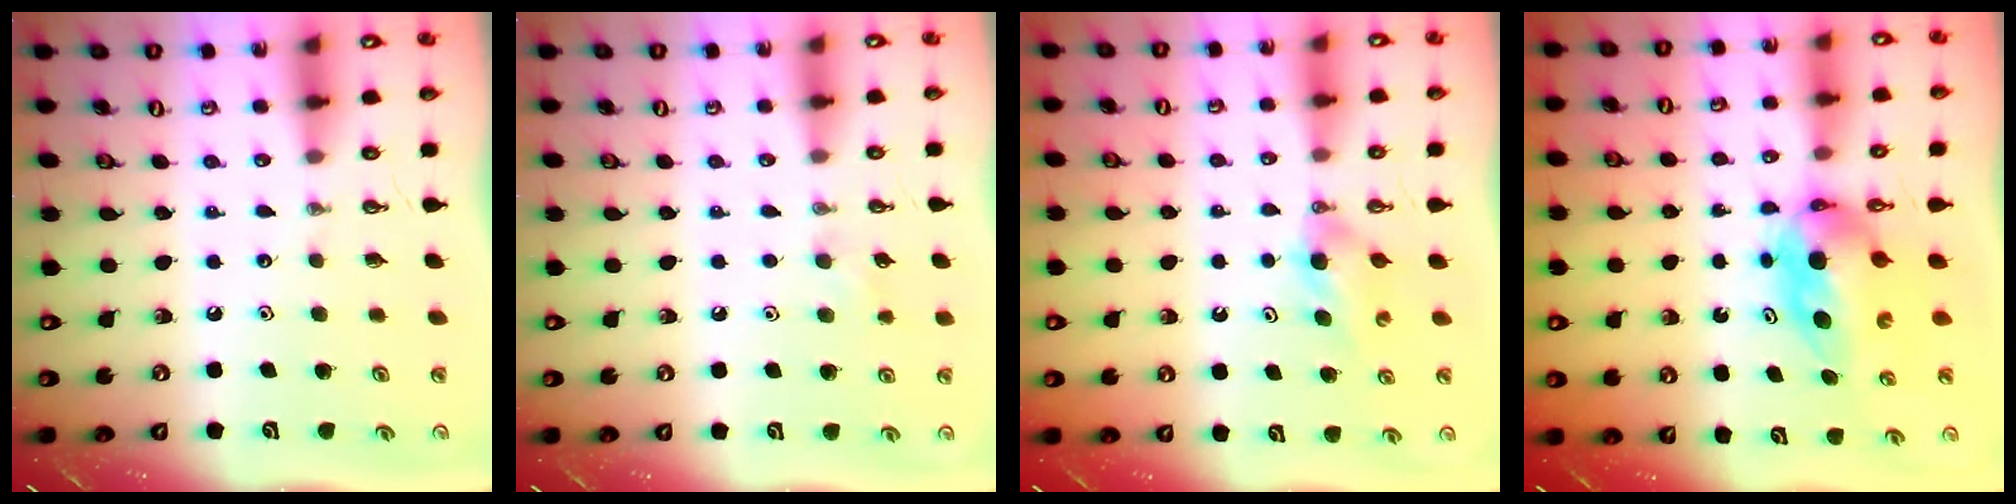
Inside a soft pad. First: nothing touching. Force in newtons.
{"total": 6.3, "press": 5.8, "slide": 2.5}
{"total": 3.8, "press": 3.8, "slide": 0.6}
{"total": 6.7, "press": 6.6, "slide": 1.4}